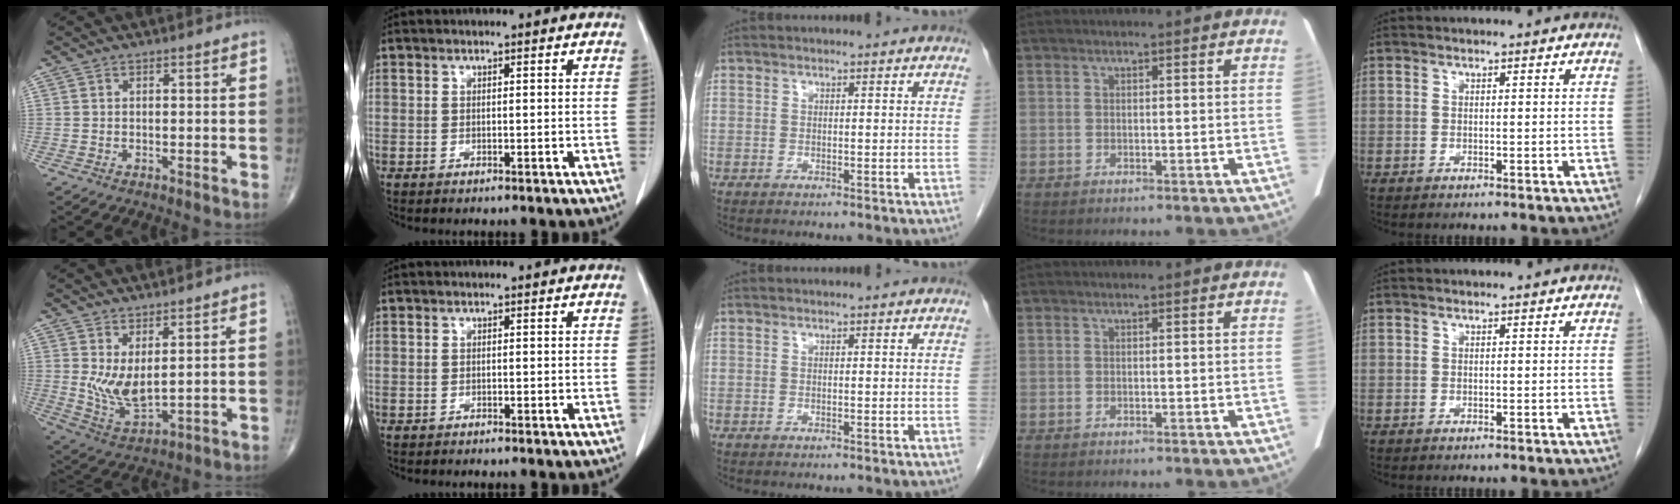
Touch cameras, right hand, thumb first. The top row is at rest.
{"thumb": {"total": 7.4, "force": [2.0, 3.0, 6.5], "torque": [-0.122, -0.034, 0.049]}}